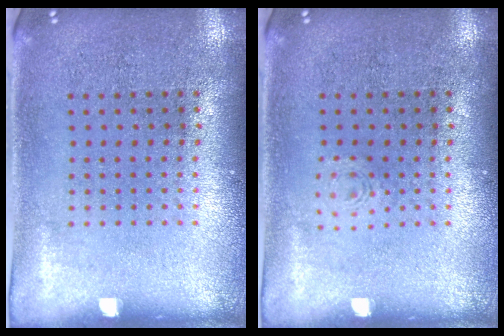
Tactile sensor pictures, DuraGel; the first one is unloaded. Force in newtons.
{"total": 0.7, "press": 0.7, "slide": 0.1}